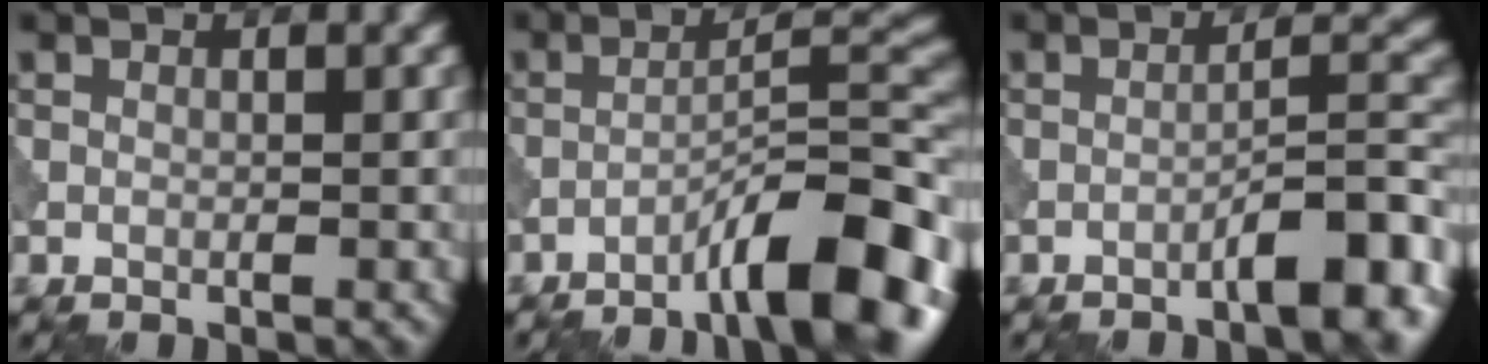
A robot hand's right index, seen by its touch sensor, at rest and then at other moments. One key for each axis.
{"total": 10.6, "fx": -6.4, "fy": 2.1, "fz": 8.2, "tx": -0.119, "ty": 0.020, "tz": -0.104}
{"total": 6.4, "fx": -4.0, "fy": 1.2, "fz": 4.9, "tx": -0.063, "ty": 0.024, "tz": -0.060}